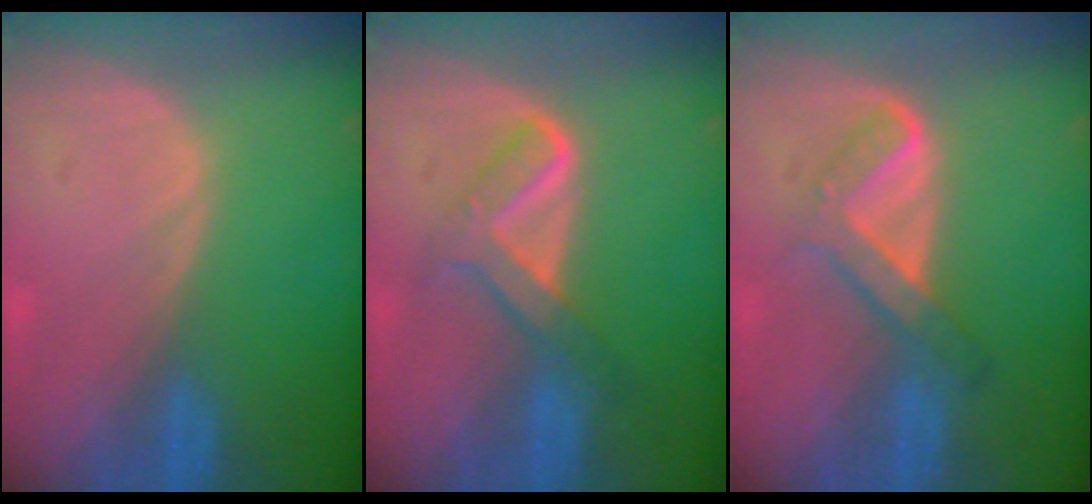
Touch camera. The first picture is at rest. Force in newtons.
{"total": 5.2, "press": 5.2, "slide": 0.5}
{"total": 5.2, "press": 5.0, "slide": 1.5}